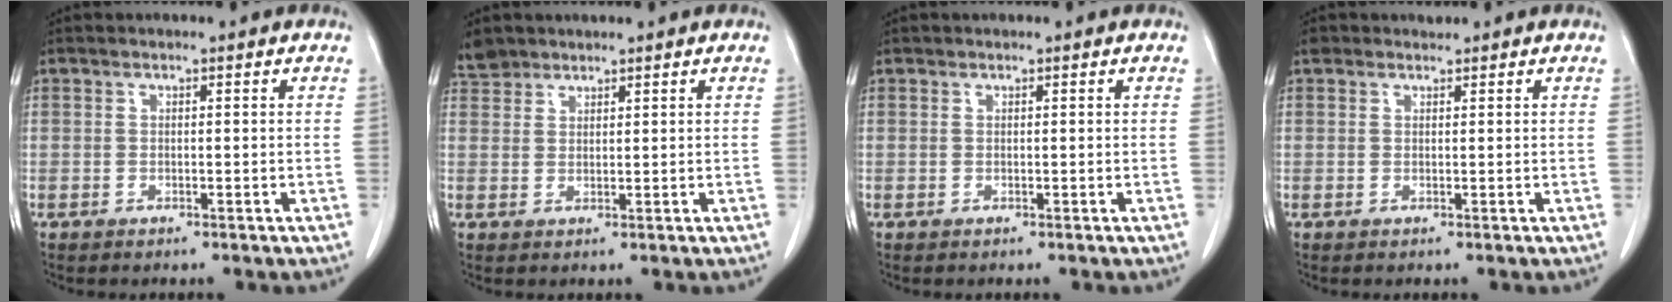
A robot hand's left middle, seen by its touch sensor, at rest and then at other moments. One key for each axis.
{"total": 2.9, "fx": 2.6, "fy": 1.2, "fz": 0.0, "tx": -0.005, "ty": 0.008, "tz": 0.050}
{"total": 0.0}
{"total": 1.1, "fx": 0.9, "fy": 0.5, "fz": -0.1, "tx": -0.003, "ty": 0.010, "tz": 0.016}